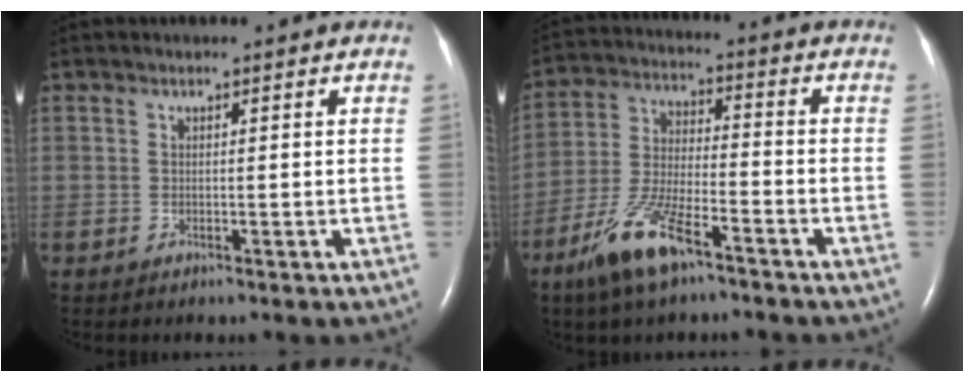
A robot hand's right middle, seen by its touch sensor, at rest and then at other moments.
{"total": 10.8, "force": [-6.9, 2.7, 7.8], "torque": [-0.169, -0.009, -0.132]}